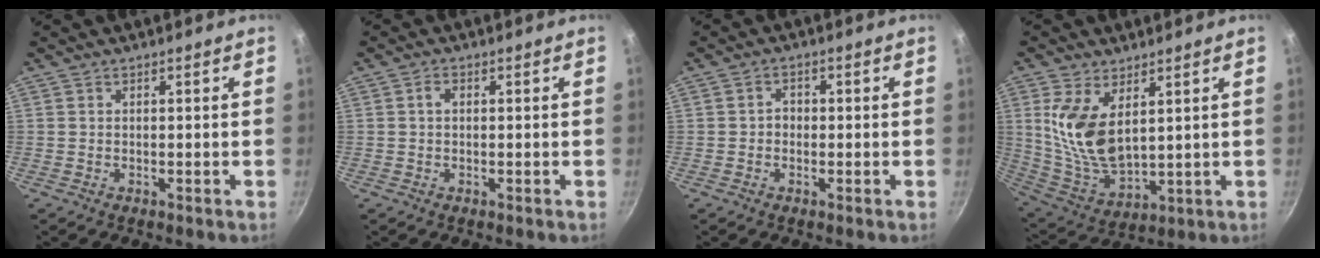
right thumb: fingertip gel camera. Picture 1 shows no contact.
{"total": 1.5, "force": [0.2, 1.0, 1.1], "torque": [-0.019, 0.006, 0.001]}
{"total": 2.2, "force": [-0.3, 1.8, 1.1], "torque": [-0.008, 0.009, -0.008]}
{"total": 13.2, "force": [4.3, 7.0, 10.4], "torque": [-0.199, -0.040, 0.096]}